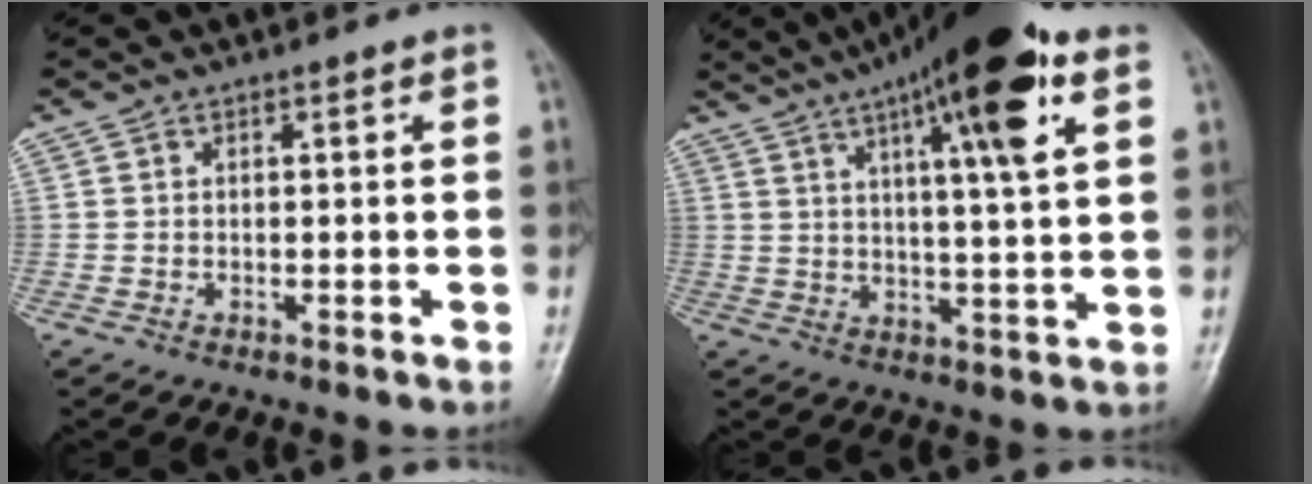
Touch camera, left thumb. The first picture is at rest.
{"total": 18.6, "force": [9.1, 3.5, 15.8], "torque": [-0.233, -0.010, 0.138]}